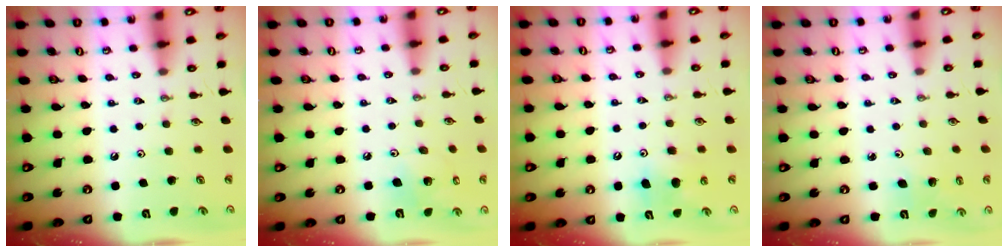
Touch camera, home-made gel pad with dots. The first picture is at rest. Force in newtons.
{"total": 6.4, "press": 6.3, "slide": 1.1}
{"total": 7.5, "press": 7.4, "slide": 1.3}
{"total": 2.8, "press": 2.7, "slide": 1.0}